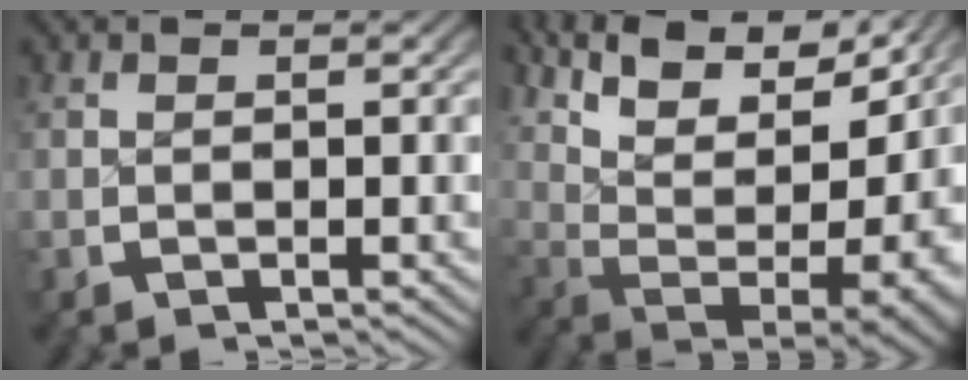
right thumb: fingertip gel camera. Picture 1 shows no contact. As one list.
[{"total": 16.0, "force": [4.2, 9.3, 12.3], "torque": [-0.229, -0.029, 0.078]}]